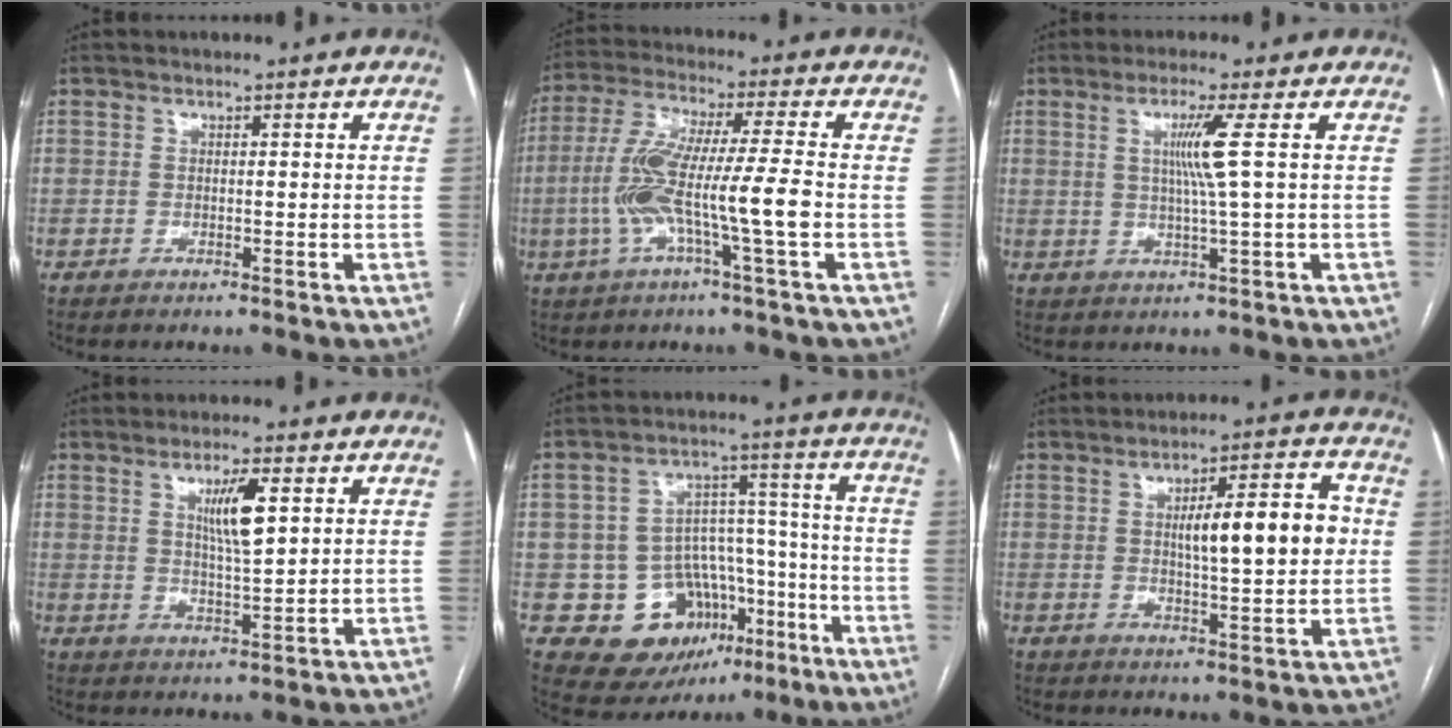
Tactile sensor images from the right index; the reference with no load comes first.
{"total": 11.8, "force": [-2.7, -0.4, 11.5], "torque": [-0.234, 0.005, -0.057]}
{"total": 5.4, "force": [1.2, -1.4, 5.0], "torque": [-0.100, -0.005, 0.024]}
{"total": 6.4, "force": [2.2, 0.8, 6.0], "torque": [-0.107, -0.004, 0.040]}
{"total": 14.1, "force": [-6.0, 11.2, 6.1], "torque": [-0.080, 0.055, -0.073]}
{"total": 11.1, "force": [1.4, 2.1, 10.8], "torque": [-0.159, 0.019, 0.024]}